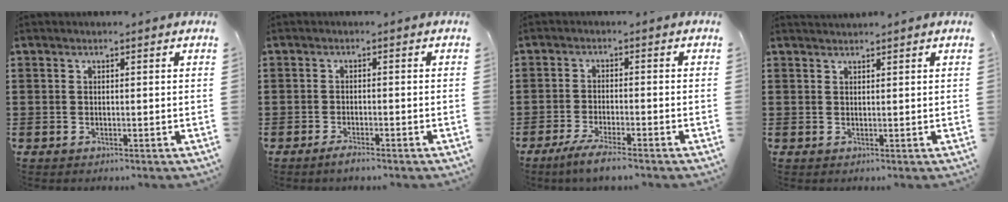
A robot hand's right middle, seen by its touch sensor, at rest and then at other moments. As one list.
[{"total": 1.6, "force": [-1.2, 0.2, 0.9], "torque": [-0.017, -0.002, -0.023]}, {"total": 3.6, "force": [-2.9, -0.1, 2.0], "torque": [-0.040, -0.008, -0.055]}, {"total": 1.2, "force": [1.2, -0.1, 0.2], "torque": [-0.005, -0.001, 0.022]}]